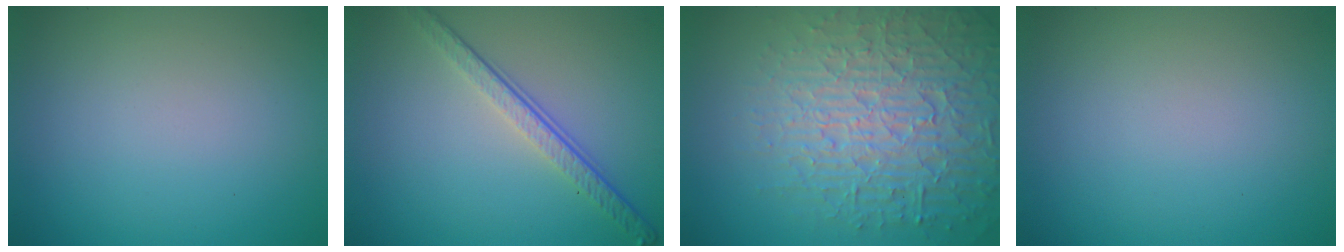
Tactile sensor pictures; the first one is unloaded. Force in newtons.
{"total": 3.8, "press": 2.7, "slide": 2.7}
{"total": 6.8, "press": 6.6, "slide": 1.7}
{"total": 0.0}